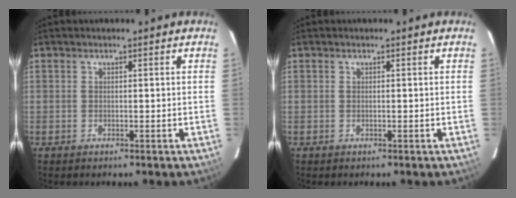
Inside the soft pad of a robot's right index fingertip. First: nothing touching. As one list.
[{"total": 0.0}]